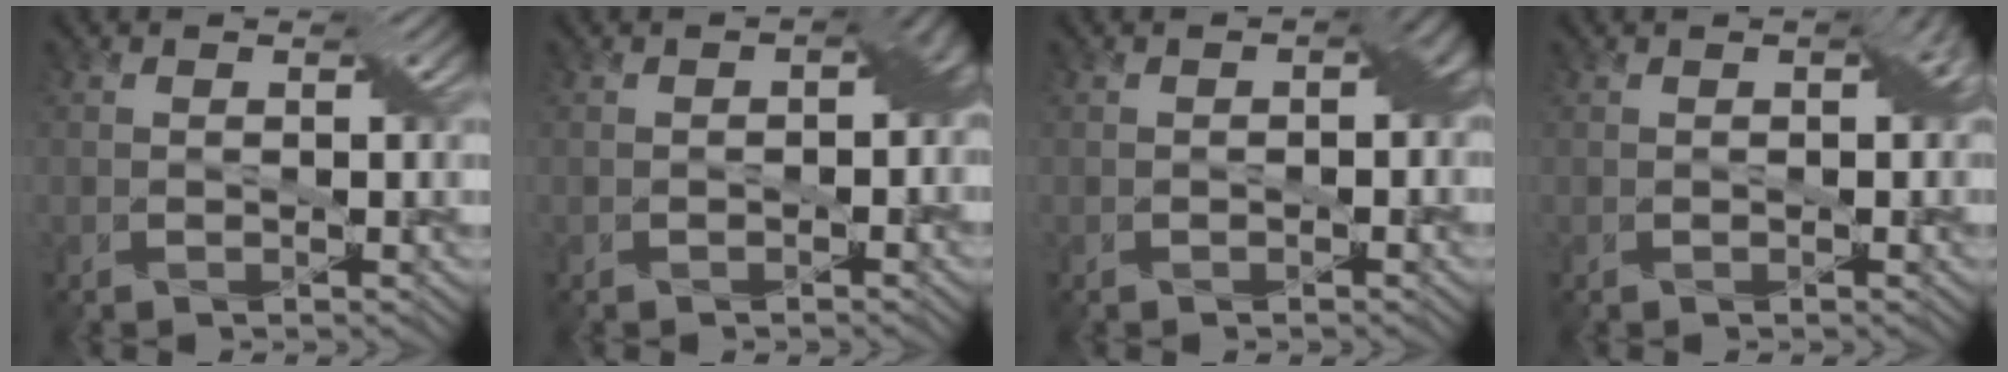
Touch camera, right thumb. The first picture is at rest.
{"total": 3.3, "force": [-0.5, 2.1, 2.5], "torque": [-0.027, -0.005, -0.010]}
{"total": 2.5, "force": [-0.4, 1.6, 1.9], "torque": [-0.023, -0.002, -0.007]}
{"total": 2.2, "force": [0.3, 1.2, 1.8], "torque": [-0.022, 0.006, 0.005]}